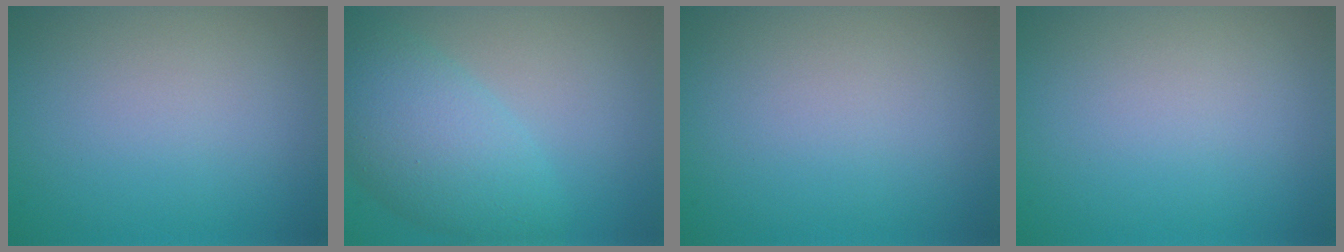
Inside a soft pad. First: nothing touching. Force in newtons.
{"total": 6.5, "press": 6.5, "slide": 0.2}
{"total": 0.0}
{"total": 0.0}